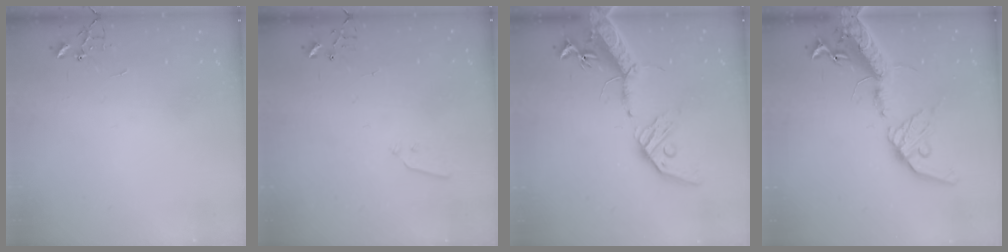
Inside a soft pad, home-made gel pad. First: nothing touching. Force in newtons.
{"total": 3.5, "press": 3.5, "slide": 0.6}
{"total": 20.5, "press": 20.0, "slide": 4.4}
{"total": 20.9, "press": 20.4, "slide": 4.4}